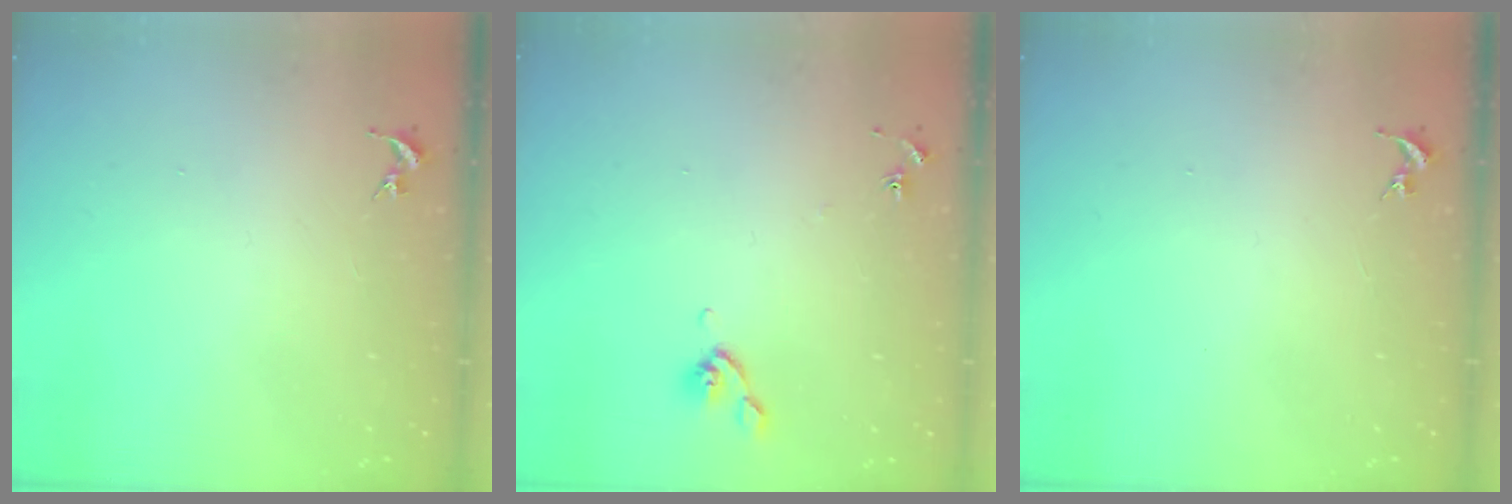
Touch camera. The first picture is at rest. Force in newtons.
{"total": 5.8, "press": 5.6, "slide": 1.7}
{"total": 0.0}